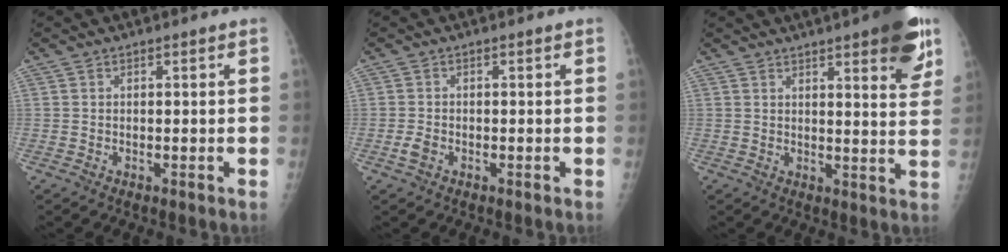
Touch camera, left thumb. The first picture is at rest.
{"total": 1.9, "force": [-0.8, 1.2, 1.2], "torque": [-0.026, 0.000, -0.015]}
{"total": 12.5, "force": [7.2, 2.9, 9.8], "torque": [-0.097, -0.031, 0.088]}